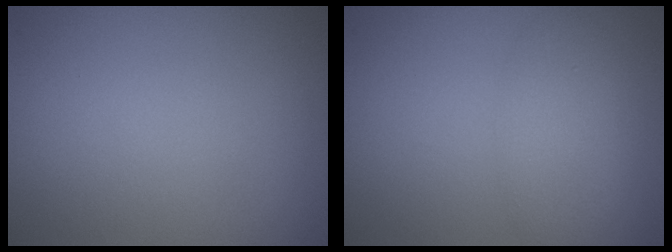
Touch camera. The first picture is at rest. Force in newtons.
{"total": 2.8, "press": 2.8, "slide": 0.1}